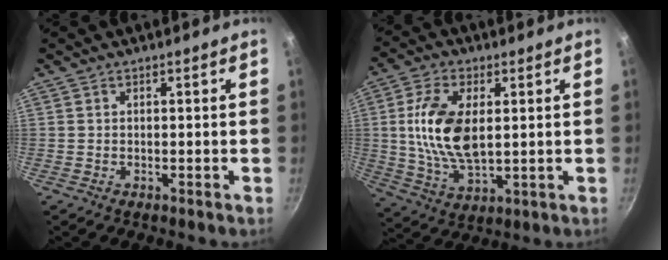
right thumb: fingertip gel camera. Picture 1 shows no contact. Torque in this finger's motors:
{"motor_torque": [1.46, 1.71, 1.55, -0.31, 0.48]}